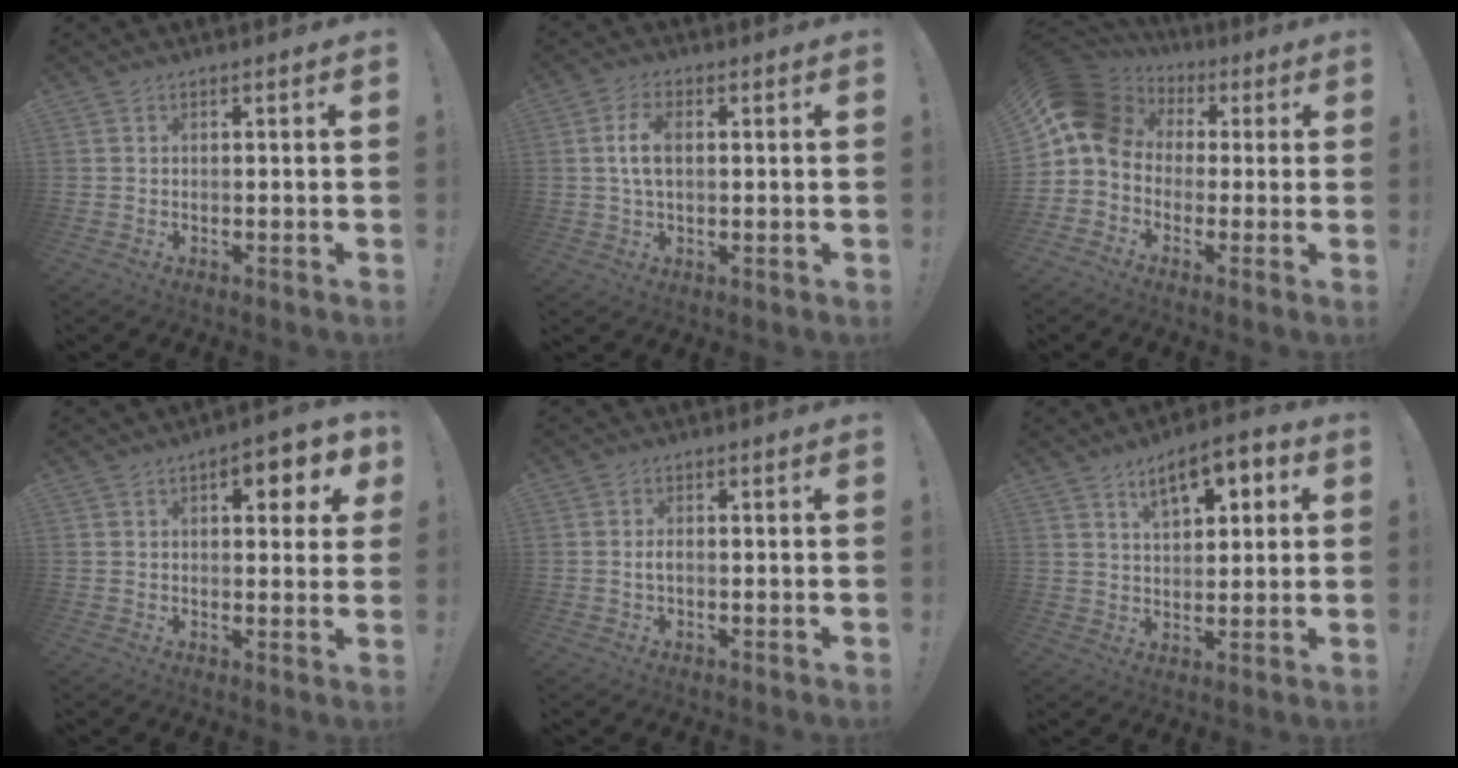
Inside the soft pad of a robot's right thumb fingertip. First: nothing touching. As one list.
[{"total": 6.7, "force": [1.0, 3.7, 5.4], "torque": [-0.101, 0.001, 0.015]}, {"total": 11.8, "force": [2.3, 9.6, 6.4], "torque": [-0.111, 0.001, 0.050]}, {"total": 7.0, "force": [2.8, 3.4, 5.5], "torque": [-0.055, -0.008, 0.040]}, {"total": 1.5, "force": [-0.5, 0.8, 1.1], "torque": [-0.022, 0.005, -0.009]}, {"total": 9.7, "force": [4.7, 4.8, 7.0], "torque": [-0.097, -0.013, 0.079]}]